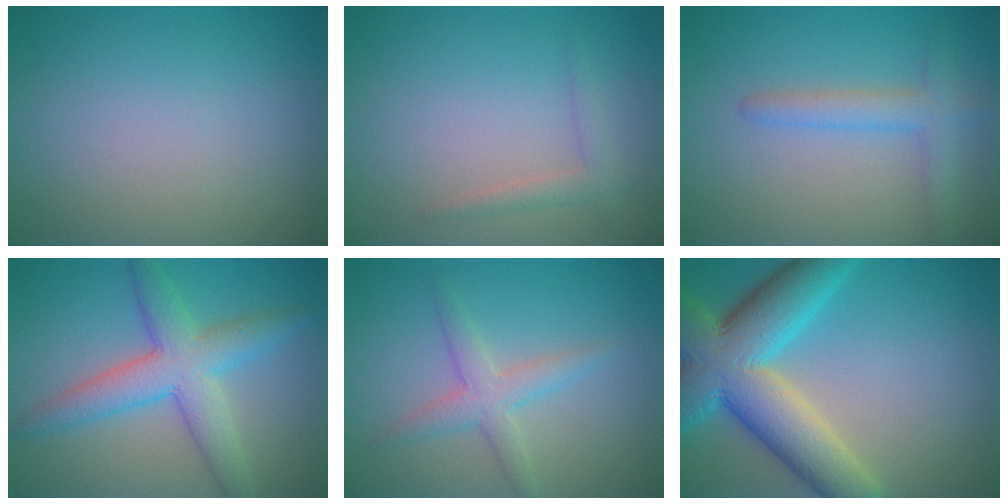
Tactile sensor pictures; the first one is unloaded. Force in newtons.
{"total": 1.5, "press": 1.4, "slide": 0.1}
{"total": 2.8, "press": 2.8, "slide": 0.2}
{"total": 6.0, "press": 6.0, "slide": 0.1}
{"total": 2.8, "press": 2.8, "slide": 0.0}
{"total": 11.3, "press": 11.3, "slide": 0.5}